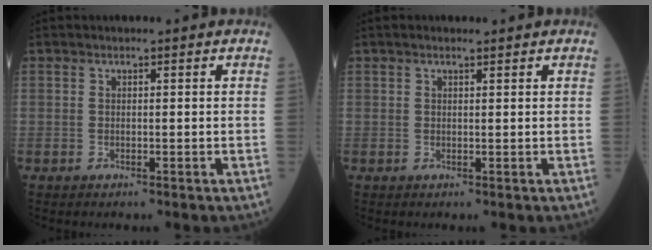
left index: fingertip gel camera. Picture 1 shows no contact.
{"total": 1.3, "force": [1.0, 0.2, 0.8], "torque": [-0.017, 0.010, 0.017]}